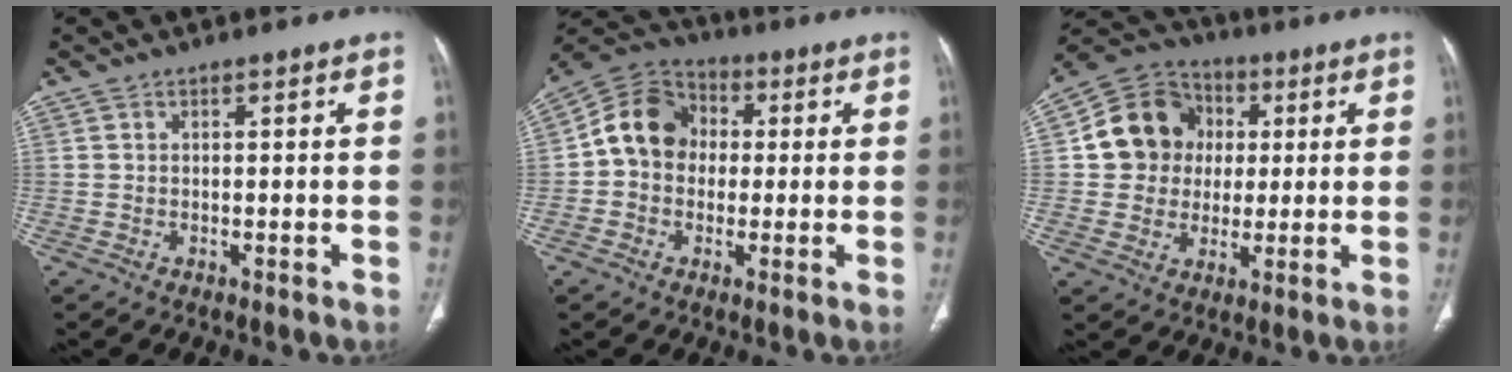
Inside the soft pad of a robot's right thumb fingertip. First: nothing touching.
{"total": 11.0, "force": [0.4, 9.3, 5.9], "torque": [-0.086, 0.031, -0.010]}
{"total": 13.0, "force": [1.8, 11.8, 5.2], "torque": [-0.061, 0.014, 0.025]}